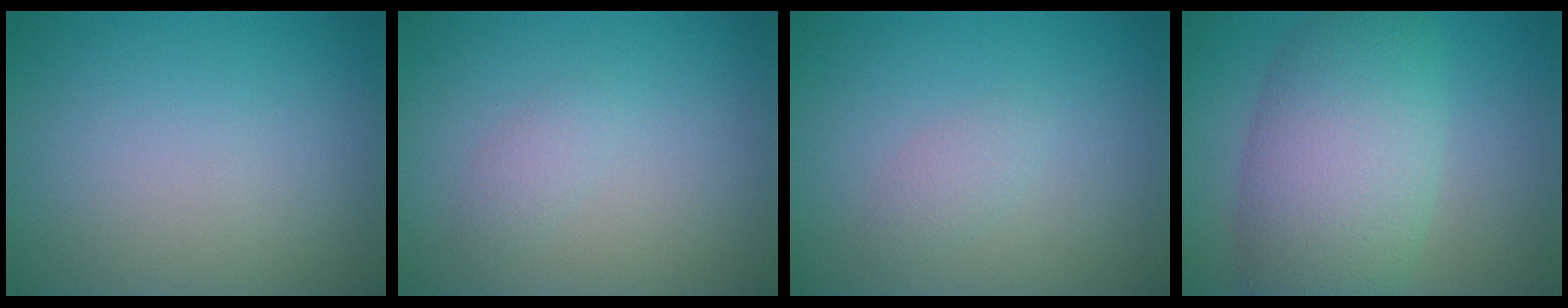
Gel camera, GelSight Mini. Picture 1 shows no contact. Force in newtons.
{"total": 1.1, "press": 1.1, "slide": 0.0}
{"total": 1.2, "press": 1.2, "slide": 0.0}
{"total": 9.0, "press": 9.0, "slide": 0.3}